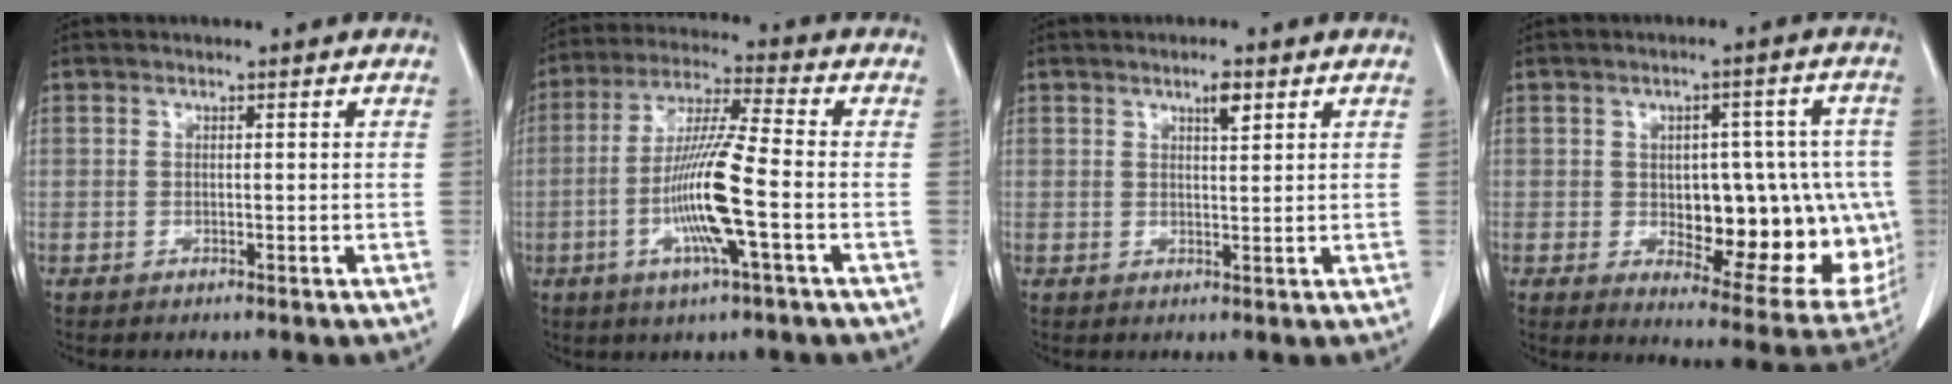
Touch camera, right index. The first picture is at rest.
{"total": 12.2, "force": [-3.1, -0.1, 11.8], "torque": [-0.231, -0.006, -0.063]}
{"total": 2.5, "force": [1.4, 0.5, 1.9], "torque": [-0.034, -0.001, 0.024]}
{"total": 18.7, "force": [-2.1, 8.6, 16.5], "torque": [-0.163, 0.021, 0.005]}